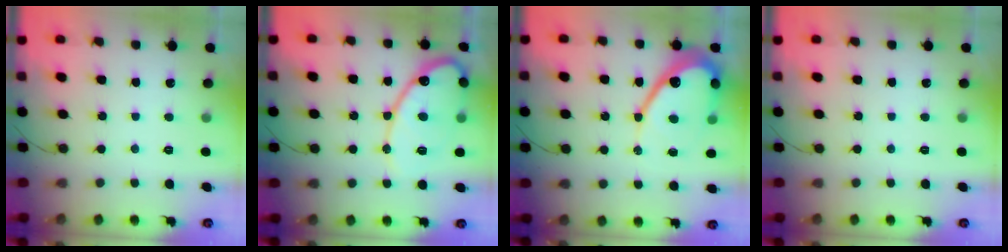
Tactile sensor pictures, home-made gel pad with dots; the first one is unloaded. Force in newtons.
{"total": 15.4, "press": 15.4, "slide": 1.1}
{"total": 14.7, "press": 14.7, "slide": 0.9}
{"total": 0.0}